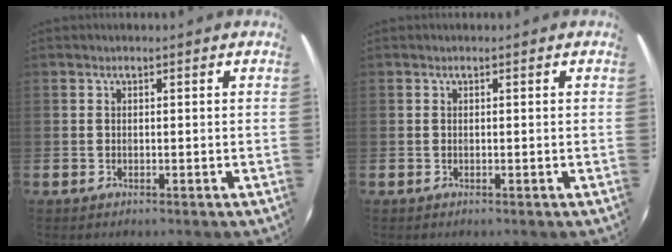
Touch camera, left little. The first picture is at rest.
{"total": 0.0}